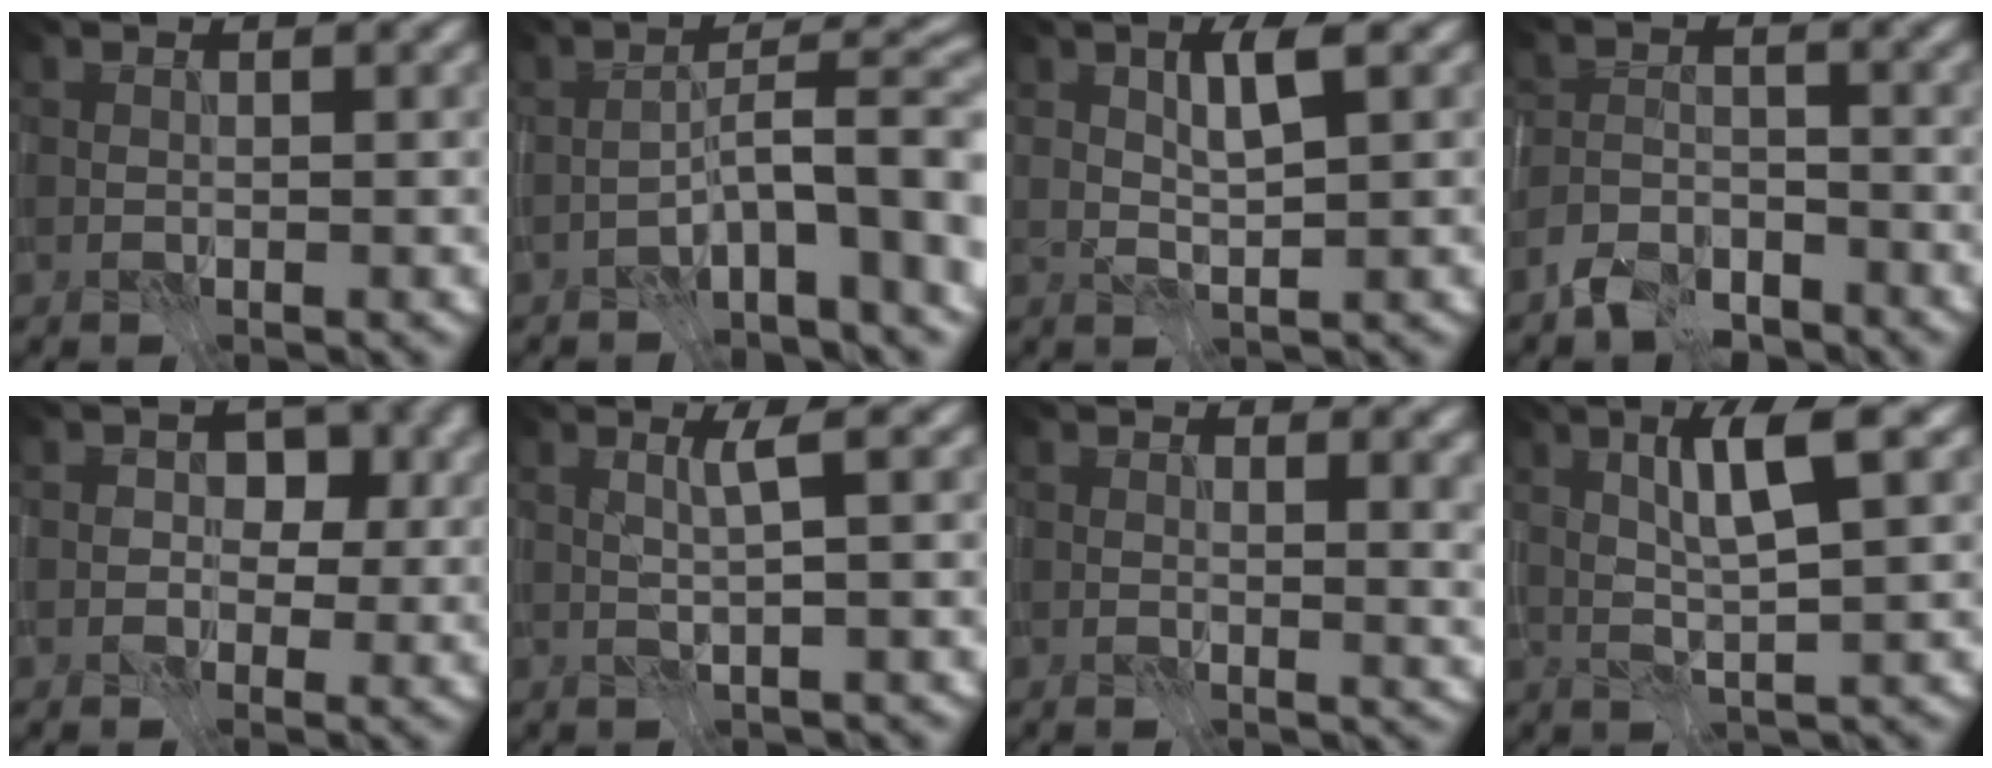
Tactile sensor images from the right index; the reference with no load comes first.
{"total": 7.3, "force": [-2.9, 1.9, 6.4], "torque": [-0.091, 0.028, -0.054]}
{"total": 2.6, "force": [1.0, 0.6, 2.3], "torque": [-0.046, 0.004, 0.018]}
{"total": 3.6, "force": [-3.0, 1.6, 1.2], "torque": [-0.023, 0.002, -0.068]}
{"total": 4.4, "force": [0.6, 3.3, 2.8], "torque": [-0.008, 0.005, -0.001]}
{"total": 1.6, "force": [0.5, 0.0, 1.6], "torque": [-0.034, 0.004, 0.007]}
{"total": 3.0, "force": [1.2, 1.0, 2.5], "torque": [-0.029, -0.001, 0.017]}
{"total": 4.5, "force": [1.5, 0.5, 4.2], "torque": [-0.084, 0.005, 0.030]}